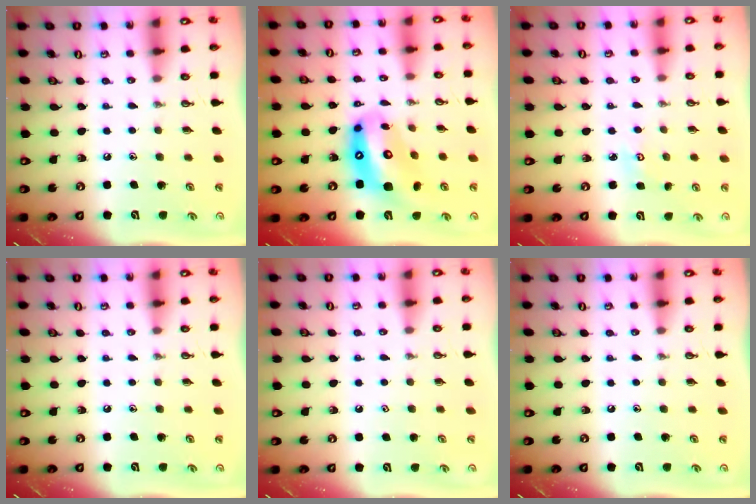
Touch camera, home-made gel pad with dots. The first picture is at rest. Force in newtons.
{"total": 16.6, "press": 16.6, "slide": 1.7}
{"total": 3.1, "press": 3.1, "slide": 0.3}
{"total": 0.0}
{"total": 0.9, "press": 0.6, "slide": 0.7}
{"total": 0.0}